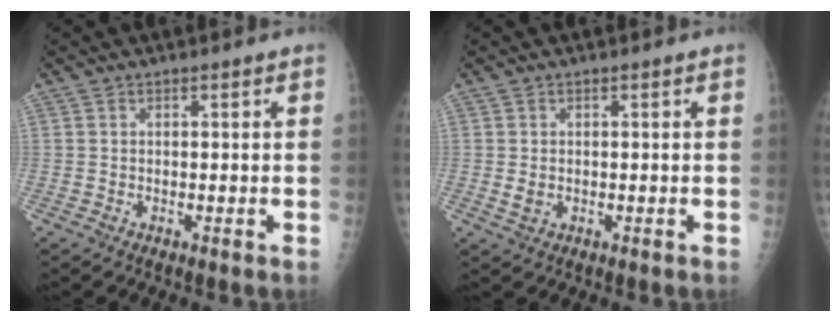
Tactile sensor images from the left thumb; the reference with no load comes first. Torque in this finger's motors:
{"motor_torque": [0.16, 0.18, -0.18, -0.21, 0.07]}